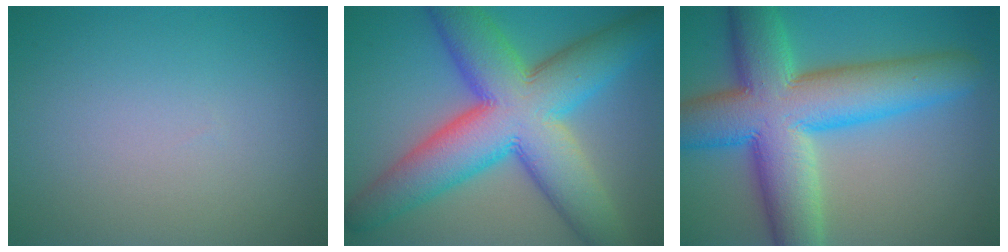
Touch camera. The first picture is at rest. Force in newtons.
{"total": 13.8, "press": 13.7, "slide": 0.3}
{"total": 13.0, "press": 12.9, "slide": 0.6}